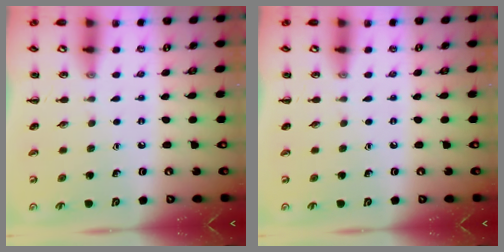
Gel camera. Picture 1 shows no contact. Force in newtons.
{"total": 0.0}